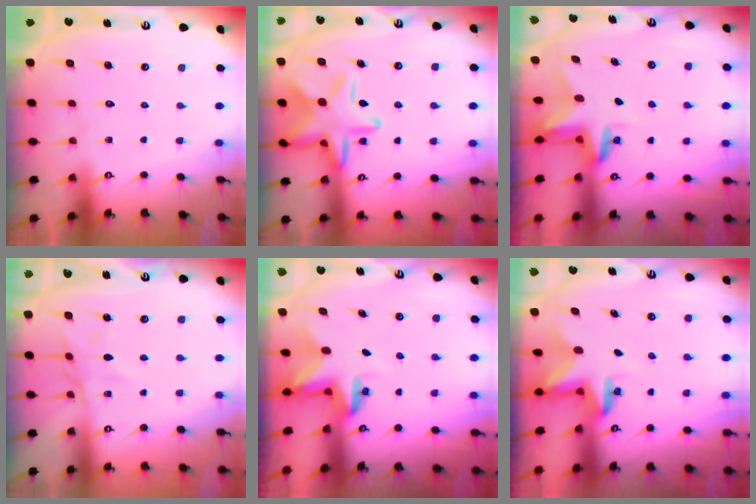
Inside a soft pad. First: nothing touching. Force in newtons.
{"total": 14.9, "press": 14.9, "slide": 0.6}
{"total": 3.0, "press": 3.0, "slide": 0.2}
{"total": 7.3, "press": 7.3, "slide": 0.6}
{"total": 2.9, "press": 2.9, "slide": 0.2}
{"total": 3.0, "press": 3.0, "slide": 0.1}